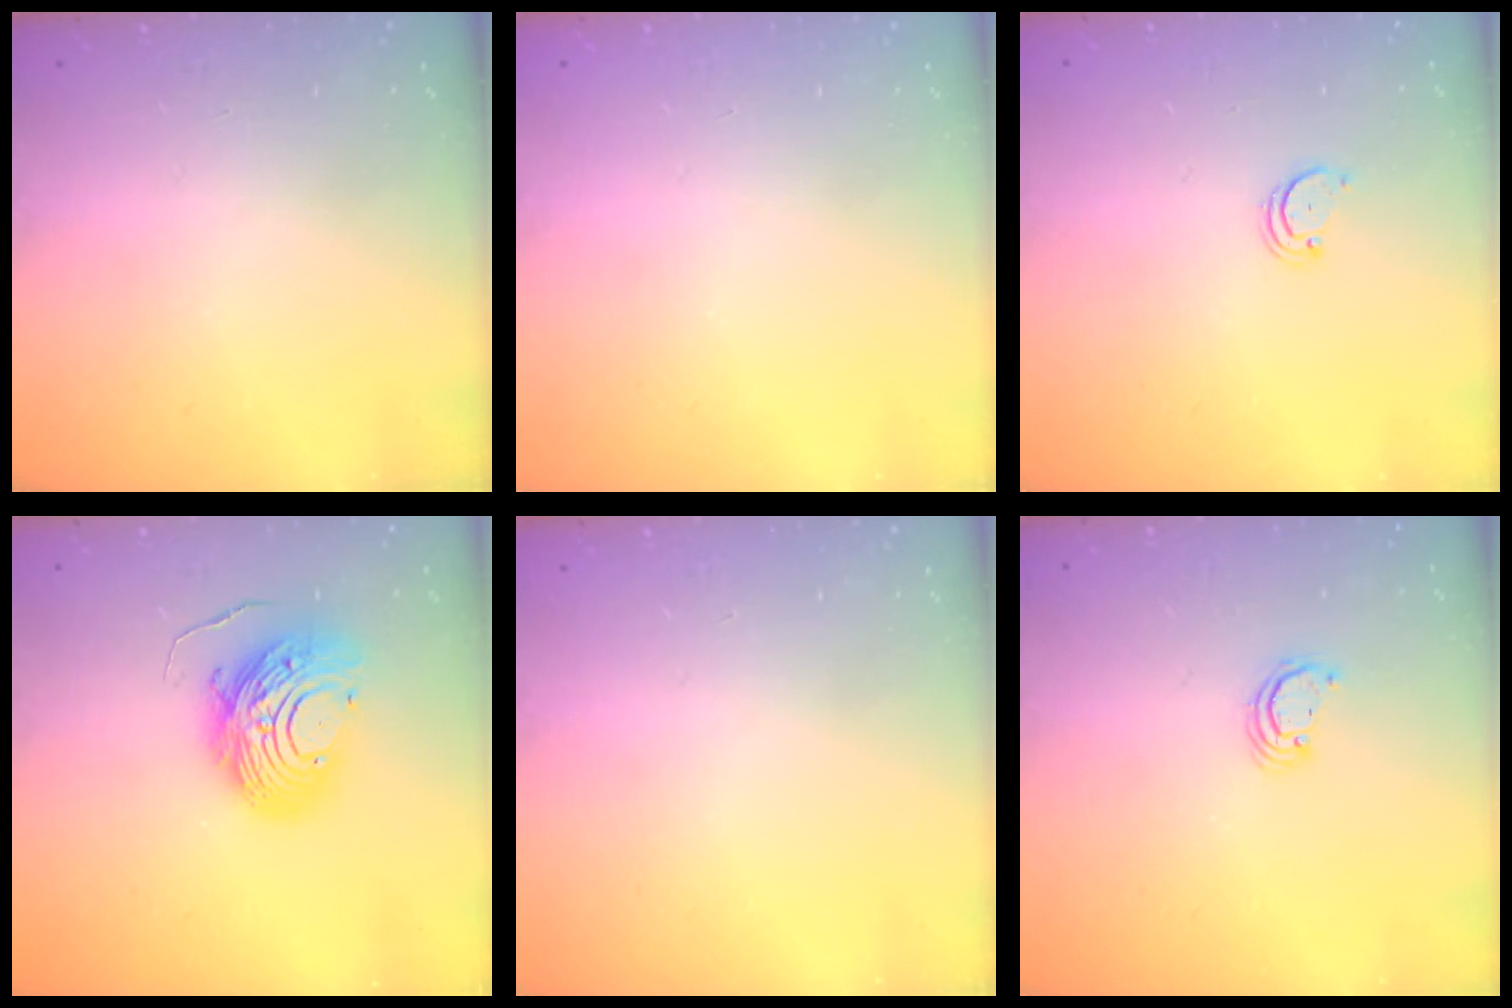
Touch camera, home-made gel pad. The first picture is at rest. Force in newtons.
{"total": 0.0}
{"total": 2.0, "press": 2.0, "slide": 0.2}
{"total": 12.2, "press": 12.1, "slide": 1.2}
{"total": 0.0}
{"total": 2.6, "press": 2.6, "slide": 0.2}